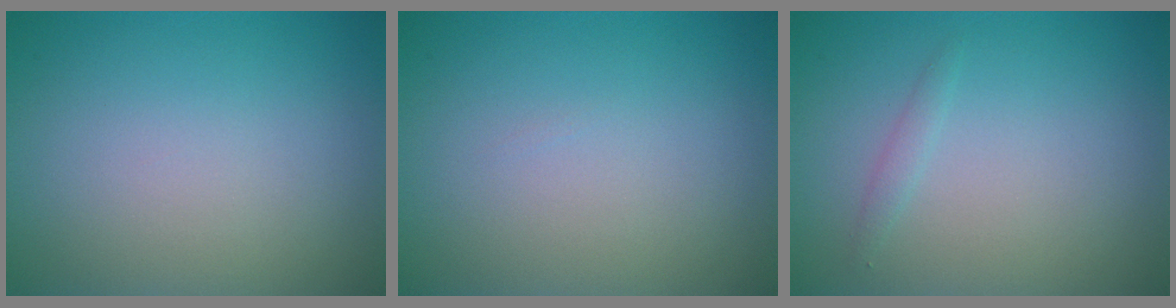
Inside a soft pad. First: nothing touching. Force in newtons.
{"total": 0.0}
{"total": 0.8, "press": 0.8, "slide": 0.1}